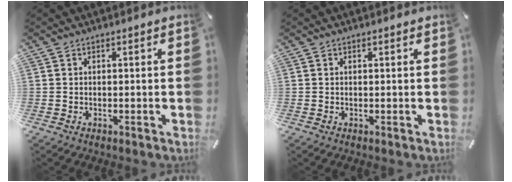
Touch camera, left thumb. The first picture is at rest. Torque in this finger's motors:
{"motor_torque": [-0.38, -0.04, -0.17, -0.03, 0.00]}